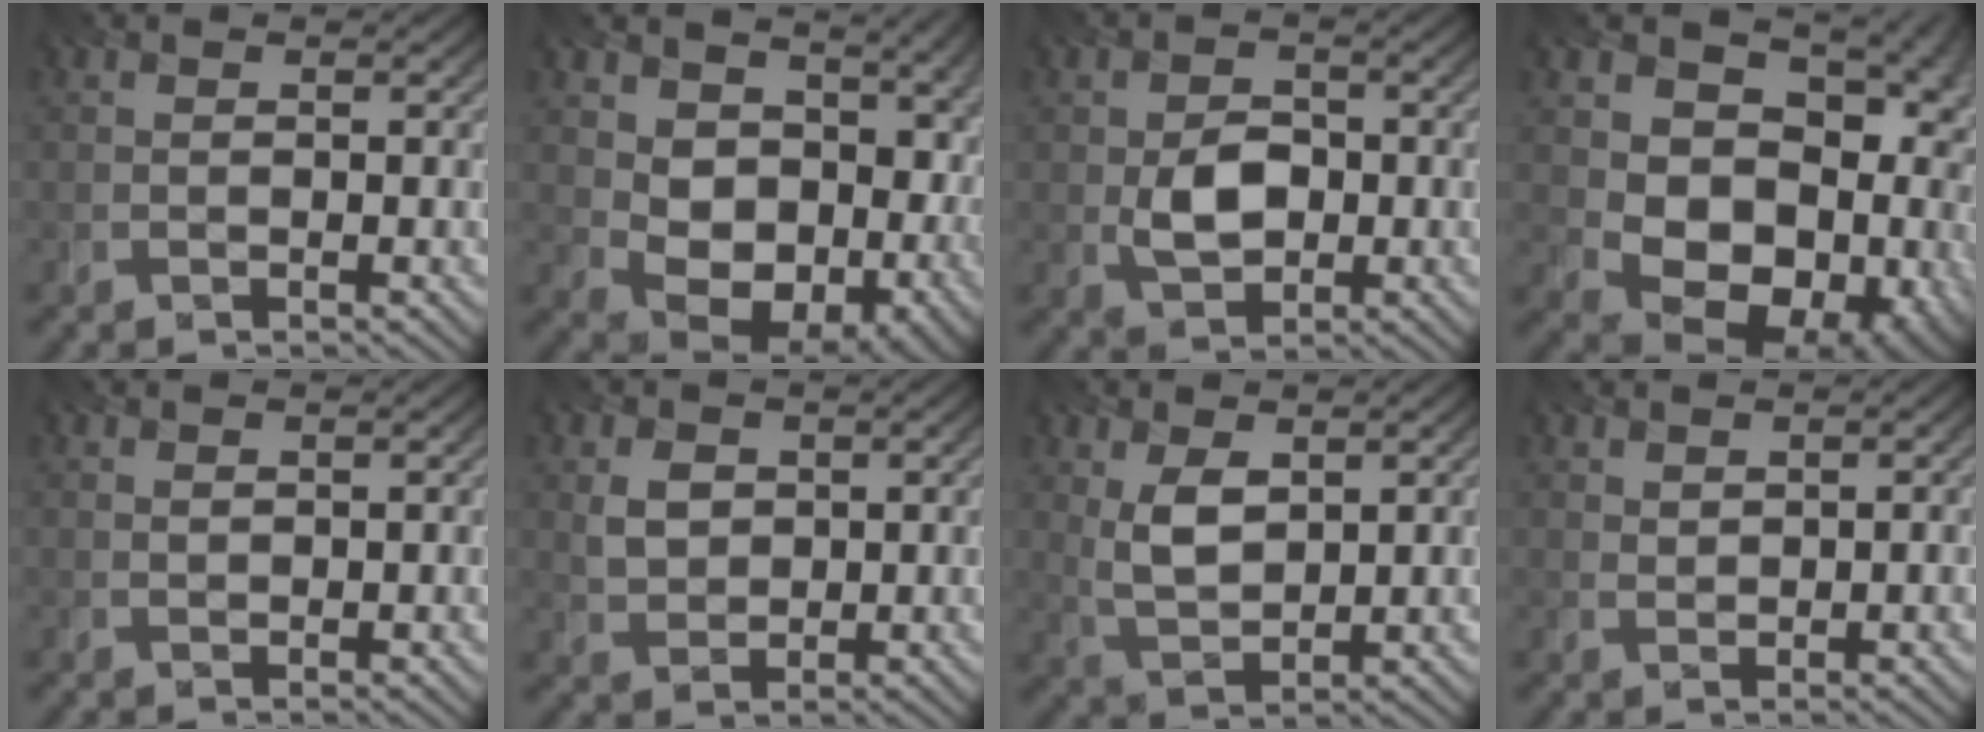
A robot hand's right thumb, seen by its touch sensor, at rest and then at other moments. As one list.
[{"total": 15.3, "force": [1.4, 10.4, 11.2], "torque": [-0.173, -0.022, 0.066]}, {"total": 4.7, "force": [-0.5, 3.3, 3.3], "torque": [-0.063, -0.002, -0.009]}, {"total": 18.7, "force": [0.9, 15.2, 10.8], "torque": [-0.176, -0.024, 0.046]}, {"total": 0.8, "force": [0.7, 0.3, 0.4], "torque": [-0.012, 0.001, 0.016]}, {"total": 3.8, "force": [1.2, 2.8, 2.2], "torque": [-0.058, 0.002, 0.024]}, {"total": 5.4, "force": [1.7, 3.0, 4.1], "torque": [-0.101, -0.003, 0.041]}, {"total": 1.2, "force": [1.0, 0.6, 0.5], "torque": [-0.014, 0.001, 0.024]}]